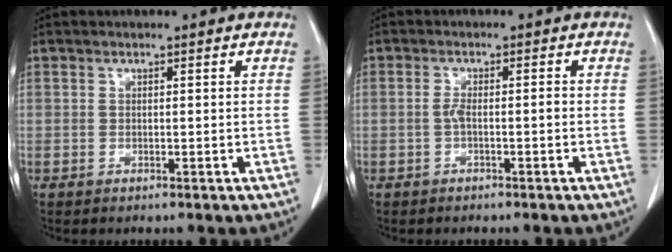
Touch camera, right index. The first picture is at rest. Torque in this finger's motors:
{"motor_torque": [0.31, -0.21, 0.13, 0.03]}